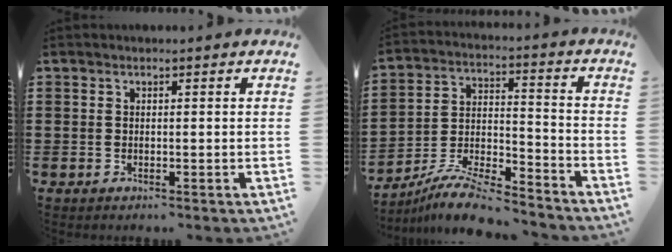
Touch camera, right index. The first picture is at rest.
{"total": 10.0, "force": [-9.1, 1.4, 4.0], "torque": [-0.072, 0.023, -0.177]}